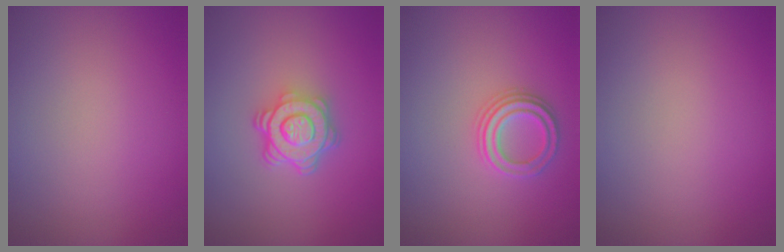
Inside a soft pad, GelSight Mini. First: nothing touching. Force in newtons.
{"total": 4.7, "press": 3.6, "slide": 3.1}
{"total": 2.3, "press": 2.3, "slide": 0.3}
{"total": 0.0}